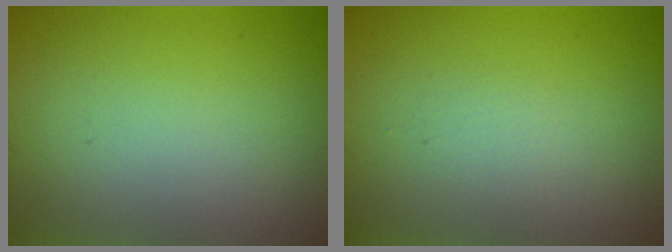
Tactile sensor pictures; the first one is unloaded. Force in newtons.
{"total": 2.6, "press": 2.6, "slide": 0.3}